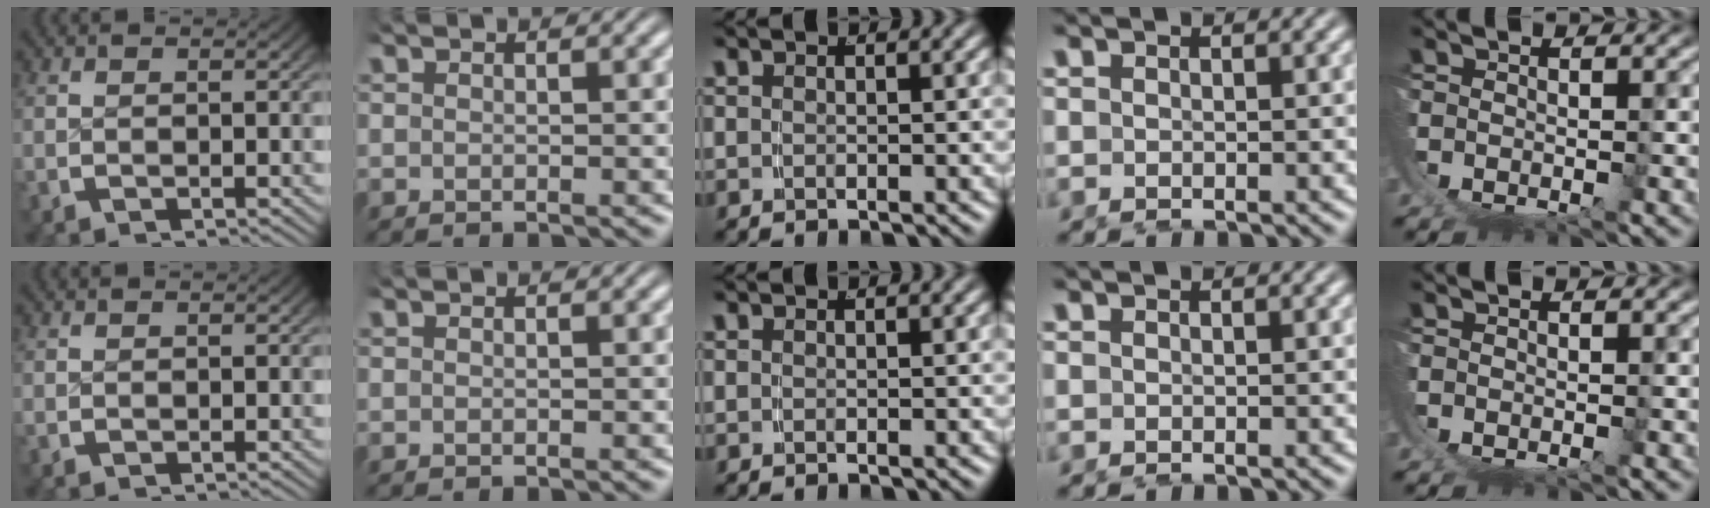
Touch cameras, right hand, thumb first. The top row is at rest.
{}